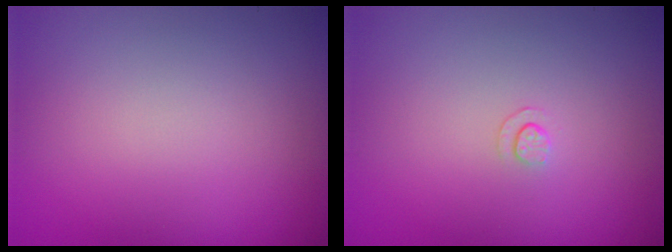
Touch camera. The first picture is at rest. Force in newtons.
{"total": 0.6, "press": 0.3, "slide": 0.6}